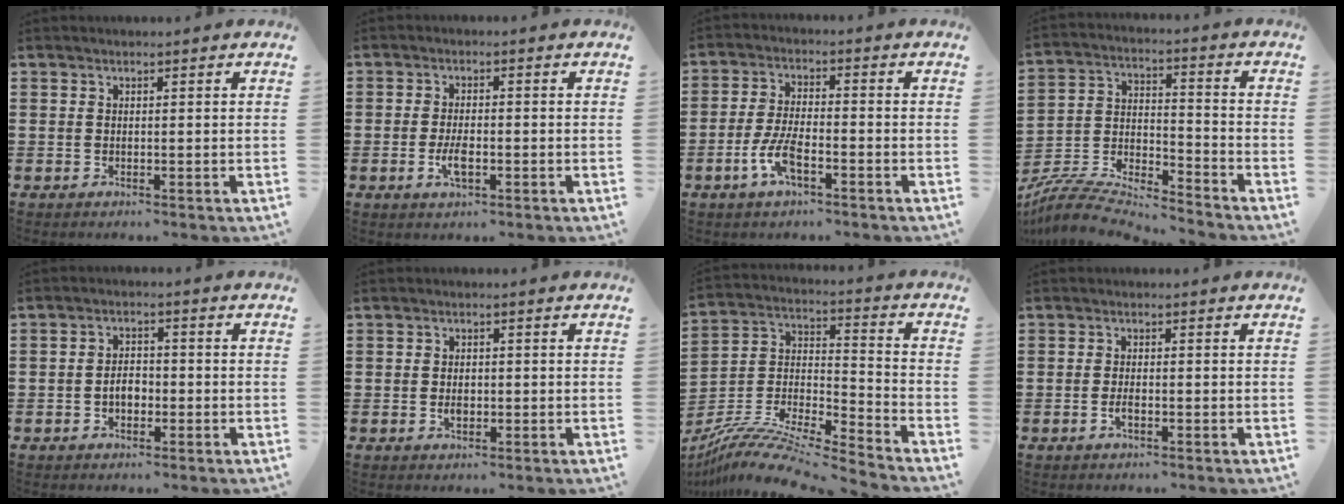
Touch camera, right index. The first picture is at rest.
{"total": 3.5, "force": [-1.1, 1.3, 3.0], "torque": [-0.070, -0.007, -0.021]}
{"total": 6.0, "force": [-2.8, 1.8, 5.0], "torque": [-0.116, -0.009, -0.056]}
{"total": 6.4, "force": [-6.1, 1.0, 1.7], "torque": [-0.048, -0.009, -0.126]}
{"total": 3.0, "force": [-0.9, 1.7, 2.2], "torque": [-0.042, 0.005, -0.019]}
{"total": 1.7, "force": [-0.3, 0.9, 1.4], "torque": [-0.028, 0.000, -0.004]}
{"total": 10.6, "force": [-9.3, 1.3, 4.8], "torque": [-0.102, 0.008, -0.191]}
{"total": 1.3, "force": [-0.5, 0.2, 1.1], "torque": [-0.023, -0.007, -0.008]}